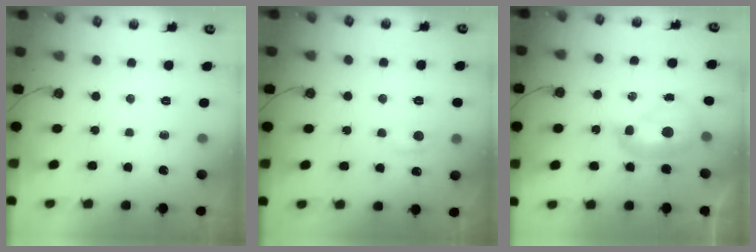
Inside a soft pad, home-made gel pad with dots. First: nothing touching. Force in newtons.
{"total": 0.6, "press": 0.3, "slide": 0.6}
{"total": 2.5, "press": 2.5, "slide": 0.2}